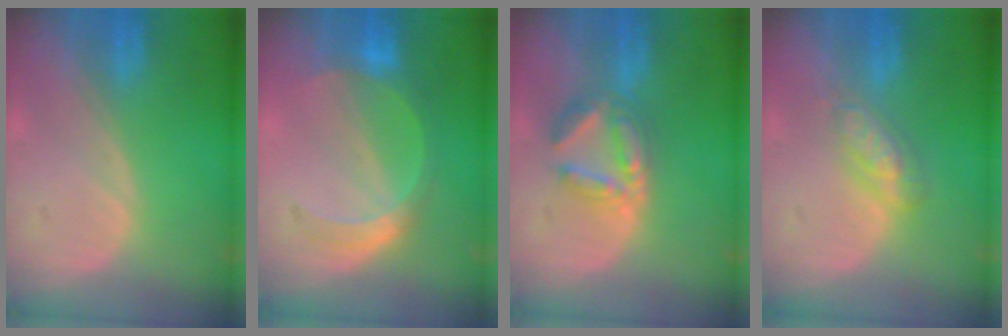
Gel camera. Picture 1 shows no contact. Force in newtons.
{"total": 5.6, "press": 5.3, "slide": 1.9}
{"total": 6.1, "press": 5.7, "slide": 2.3}
{"total": 4.6, "press": 4.2, "slide": 1.9}